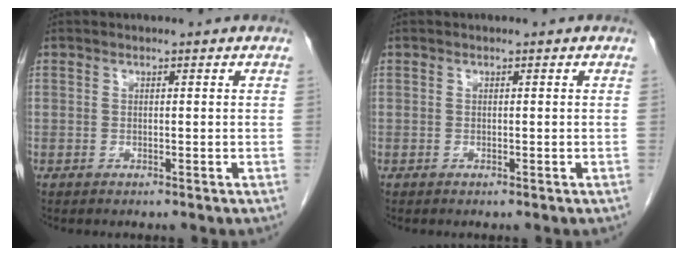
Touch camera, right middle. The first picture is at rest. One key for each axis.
{"total": 0.0}